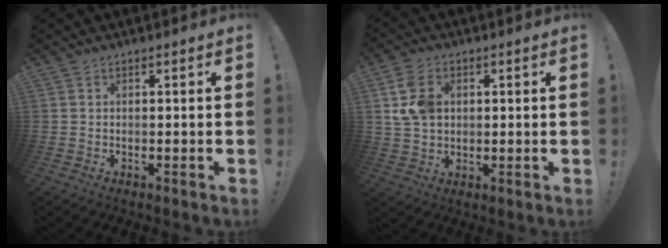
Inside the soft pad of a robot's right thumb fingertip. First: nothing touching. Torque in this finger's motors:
{"motor_torque": [0.25, 0.25, 0.66, -0.01, 0.09]}